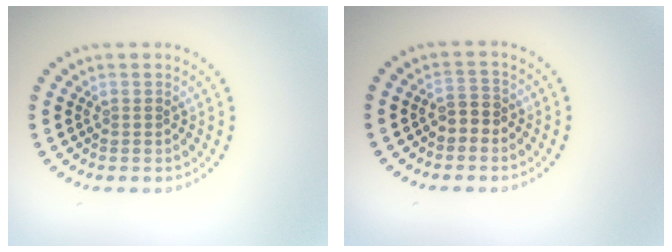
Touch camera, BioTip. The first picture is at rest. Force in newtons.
{"total": 1.7, "press": 1.6, "slide": 0.7}